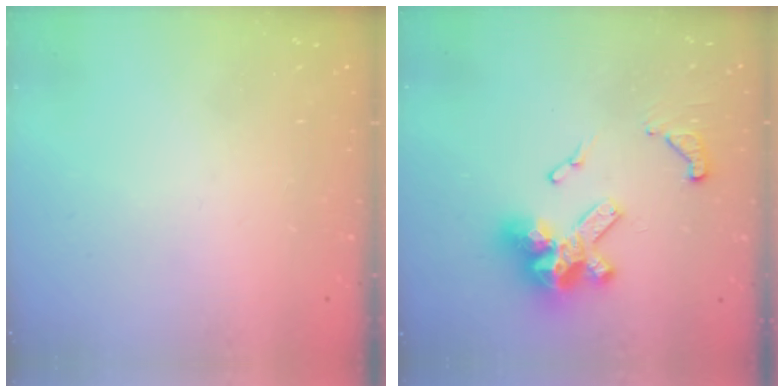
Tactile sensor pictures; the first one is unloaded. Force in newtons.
{"total": 14.9, "press": 14.8, "slide": 1.8}